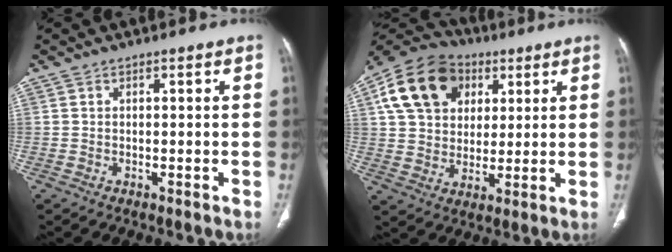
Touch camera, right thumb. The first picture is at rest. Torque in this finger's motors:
{"motor_torque": [0.45, 3.42, 0.77, -0.28, 0.17]}